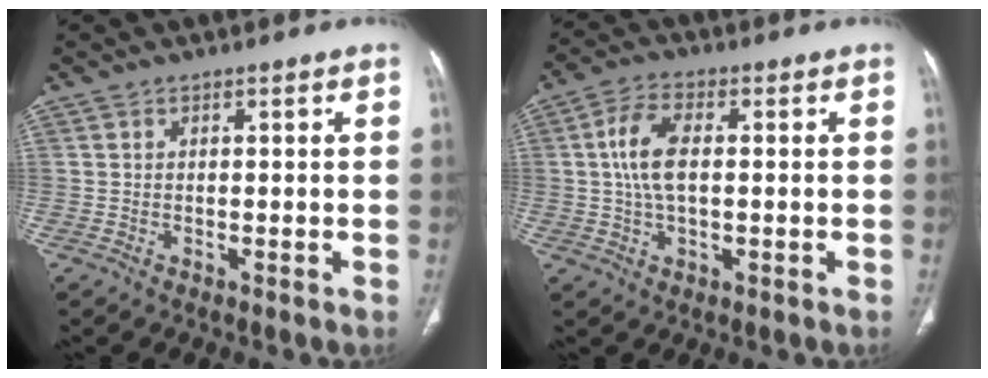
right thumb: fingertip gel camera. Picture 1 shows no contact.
{"total": 7.8, "force": [0.6, 3.9, 6.8], "torque": [-0.138, 0.011, 0.009]}